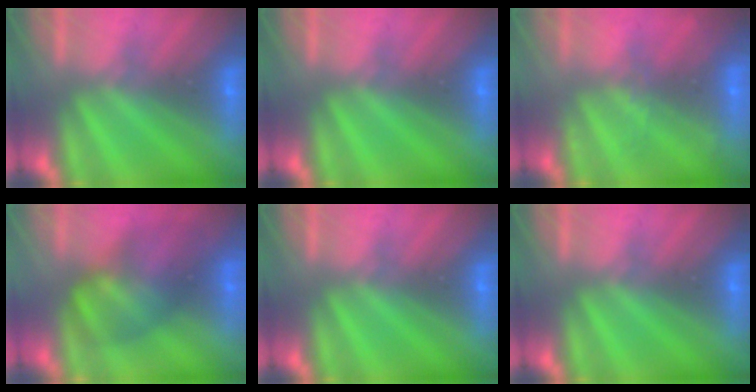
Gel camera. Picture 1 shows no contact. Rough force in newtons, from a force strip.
{"total": 0.0}
{"total": 2.2}
{"total": 6.0}
{"total": 0.0}
{"total": 0.0}